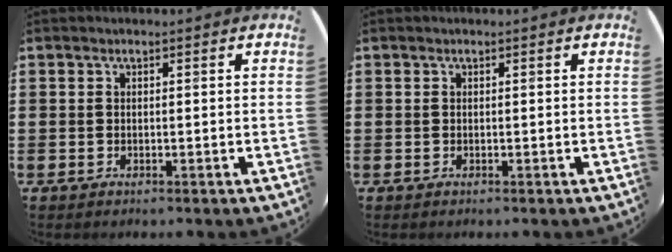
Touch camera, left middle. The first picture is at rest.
{"total": 0.0}